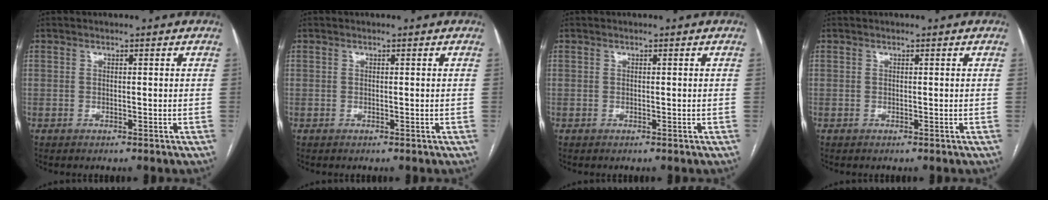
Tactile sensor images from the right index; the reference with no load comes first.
{"total": 0.0}
{"total": 0.0}
{"total": 0.0}